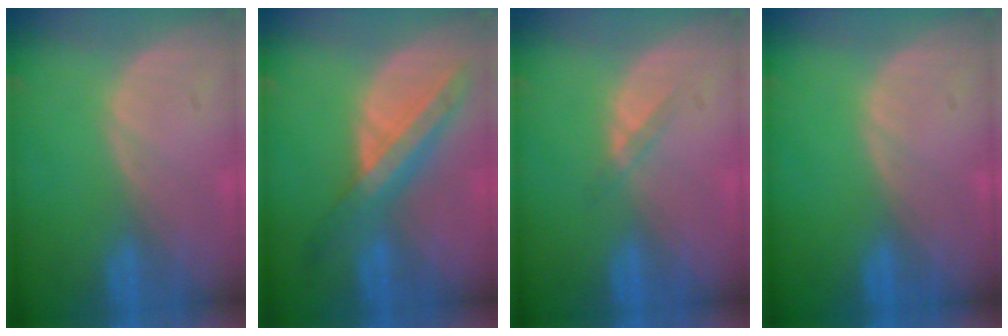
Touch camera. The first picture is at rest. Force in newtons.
{"total": 8.0, "press": 7.1, "slide": 3.6}
{"total": 1.8, "press": 1.4, "slide": 1.0}
{"total": 0.0}